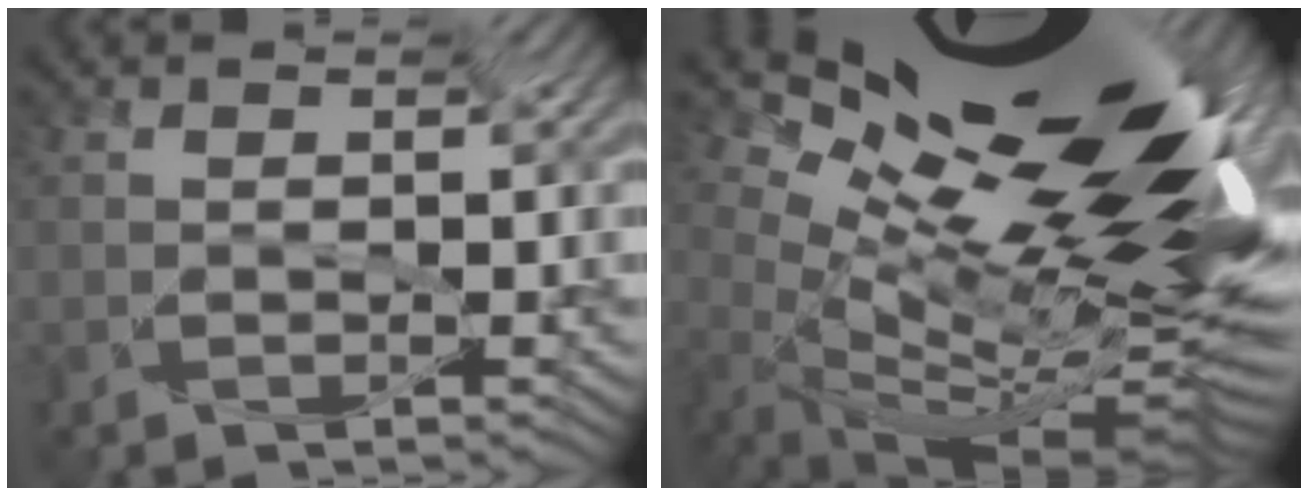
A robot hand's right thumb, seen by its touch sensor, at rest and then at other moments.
{"total": 13.5, "force": [3.2, 3.2, 12.8], "torque": [-0.171, 0.034, 0.050]}